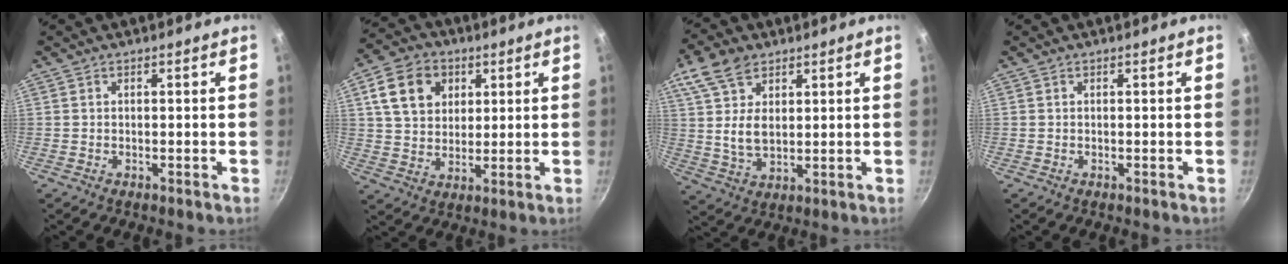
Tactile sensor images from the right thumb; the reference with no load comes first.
{"total": 11.8, "force": [4.1, 9.1, 6.2], "torque": [-0.088, 0.000, 0.069]}
{"total": 11.2, "force": [4.9, 7.2, 7.1], "torque": [-0.115, -0.019, 0.093]}
{"total": 0.0}